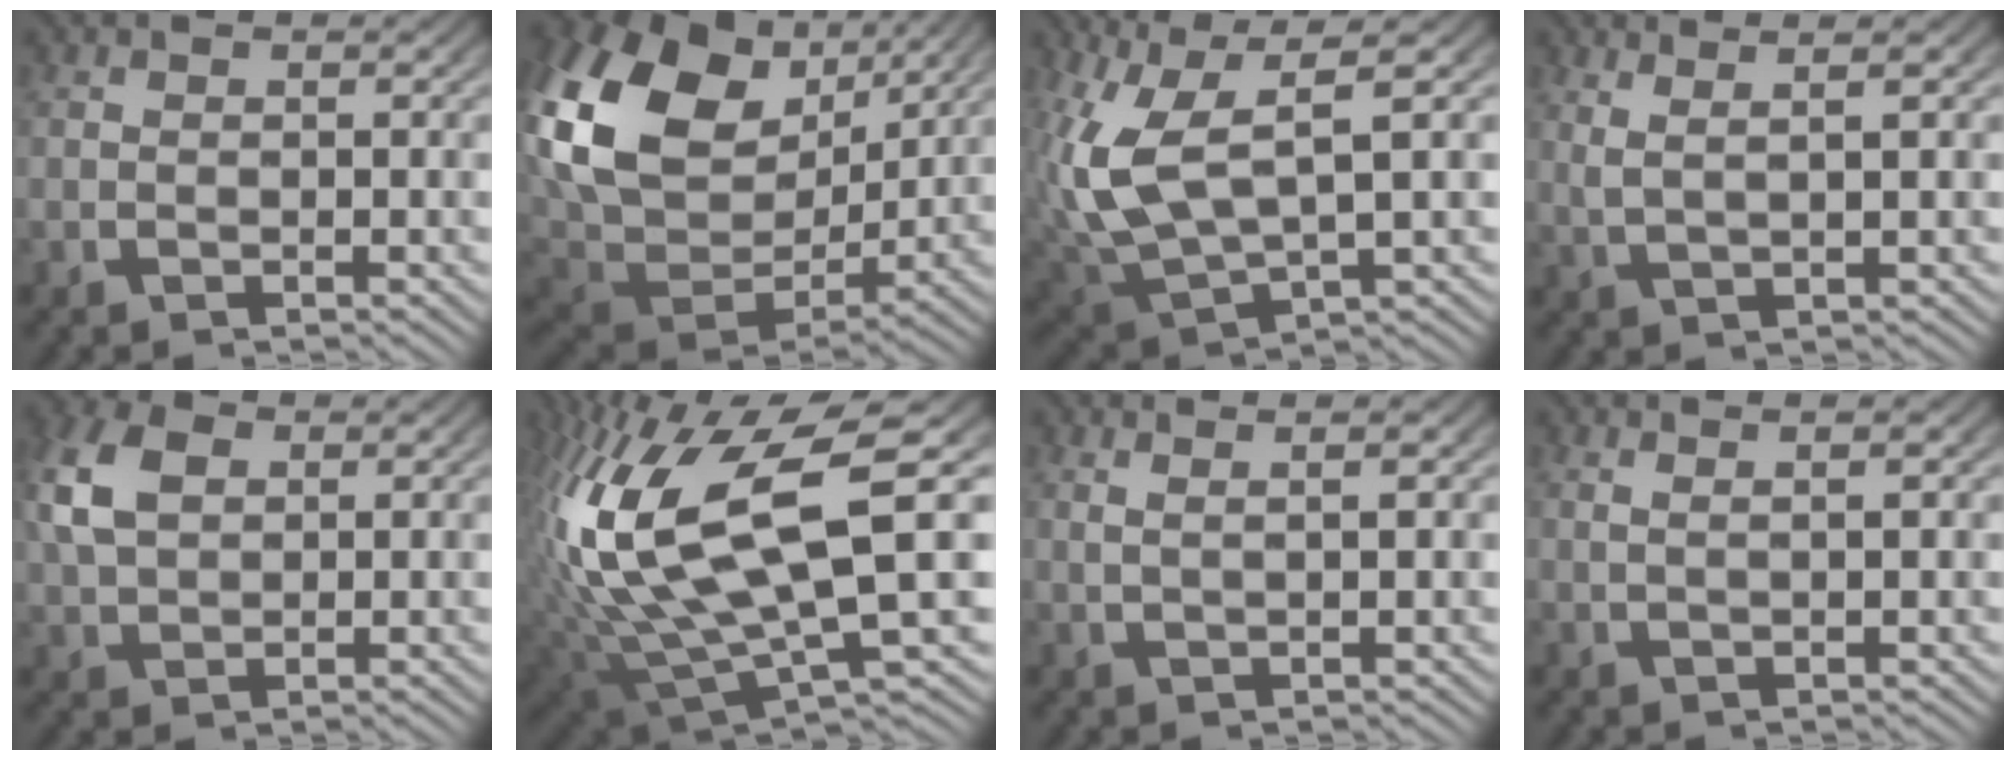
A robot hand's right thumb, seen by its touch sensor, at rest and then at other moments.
{"total": 15.8, "force": [2.6, 10.4, 11.6], "torque": [-0.259, -0.036, 0.057]}
{"total": 10.9, "force": [0.5, 6.9, 8.5], "torque": [-0.205, -0.035, 0.029]}
{"total": 3.2, "force": [2.1, 0.4, 2.4], "torque": [-0.045, 0.004, 0.043]}
{"total": 5.4, "force": [1.9, 3.5, 3.6], "torque": [-0.086, -0.004, 0.044]}
{"total": 17.9, "force": [-0.4, 10.4, 14.5], "torque": [-0.324, -0.047, 0.022]}
{"total": 2.2, "force": [1.4, 0.0, 1.6], "torque": [-0.025, 0.004, 0.030]}
{"total": 1.6, "force": [1.0, -0.1, 1.2], "torque": [-0.020, 0.002, 0.023]}